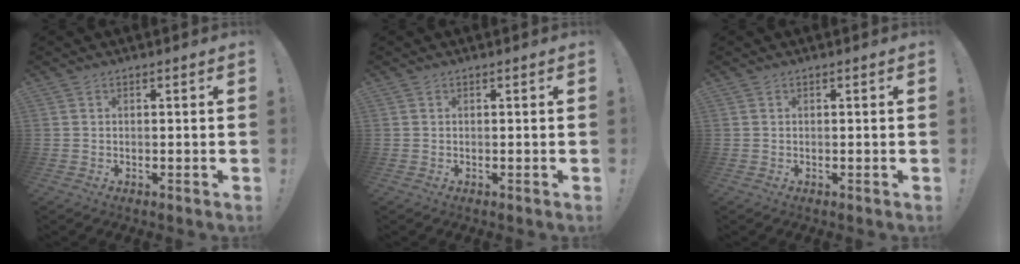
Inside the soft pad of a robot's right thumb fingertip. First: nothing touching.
{"total": 0.0}
{"total": 0.0}